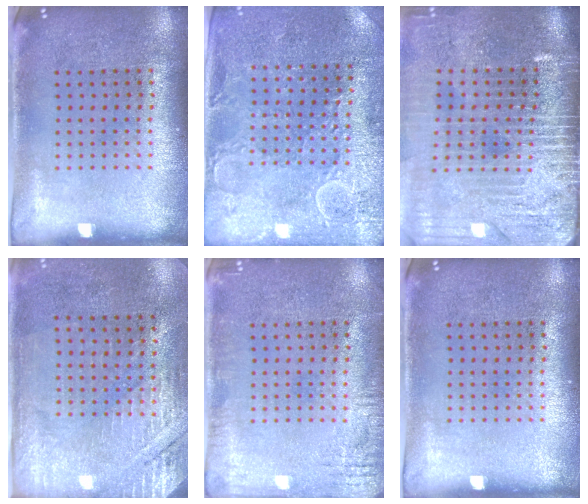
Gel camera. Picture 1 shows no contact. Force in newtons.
{"total": 2.8, "press": 2.8, "slide": 0.5}
{"total": 4.5, "press": 3.8, "slide": 2.4}
{"total": 2.8, "press": 2.6, "slide": 1.0}
{"total": 2.3, "press": 2.3, "slide": 0.3}
{"total": 0.0}